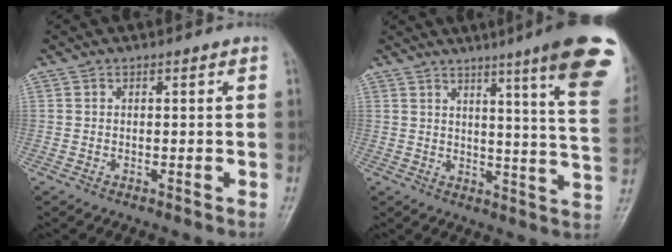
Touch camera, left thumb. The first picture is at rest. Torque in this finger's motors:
{"motor_torque": [1.63, 0.35, 2.28, -0.49, 0.35]}